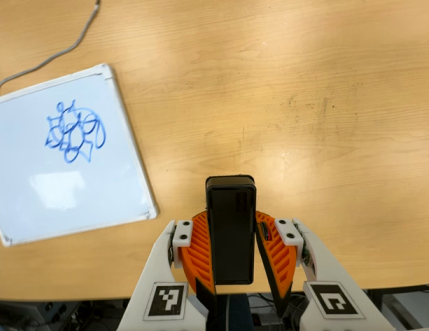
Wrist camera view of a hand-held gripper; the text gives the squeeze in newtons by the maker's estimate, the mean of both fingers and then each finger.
{"total": 6.4, "left": 5.8, "right": 7.0}